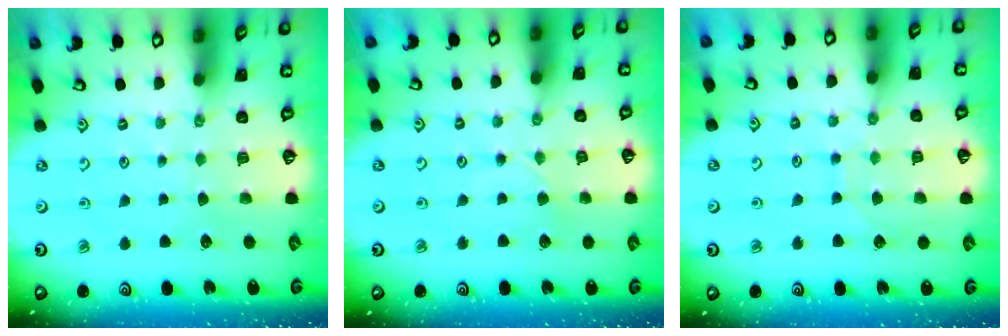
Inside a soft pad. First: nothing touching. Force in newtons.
{"total": 2.2, "press": 2.2, "slide": 0.3}
{"total": 6.8, "press": 6.8, "slide": 0.1}